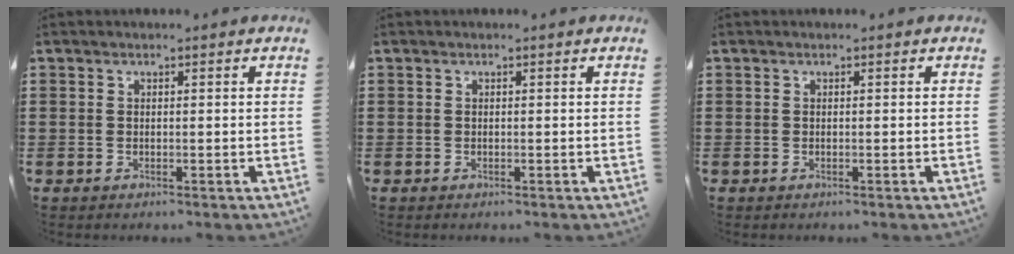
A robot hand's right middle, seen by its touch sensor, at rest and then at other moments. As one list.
[{"total": 0.0}, {"total": 0.0}]